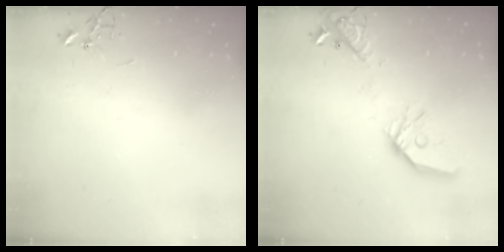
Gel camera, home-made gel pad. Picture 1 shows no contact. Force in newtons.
{"total": 18.3, "press": 18.2, "slide": 2.6}